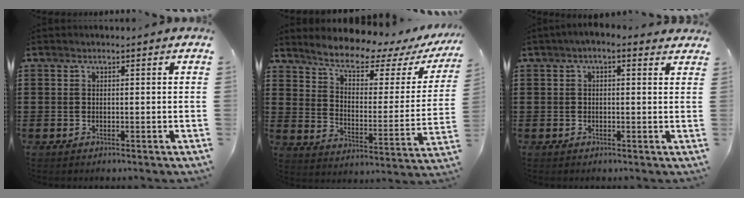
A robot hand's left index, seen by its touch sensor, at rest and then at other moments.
{"total": 7.2, "force": [6.0, 1.6, 3.6], "torque": [-0.082, -0.042, 0.097]}
{"total": 1.6, "force": [0.3, 0.9, 1.4], "torque": [-0.027, 0.007, 0.002]}